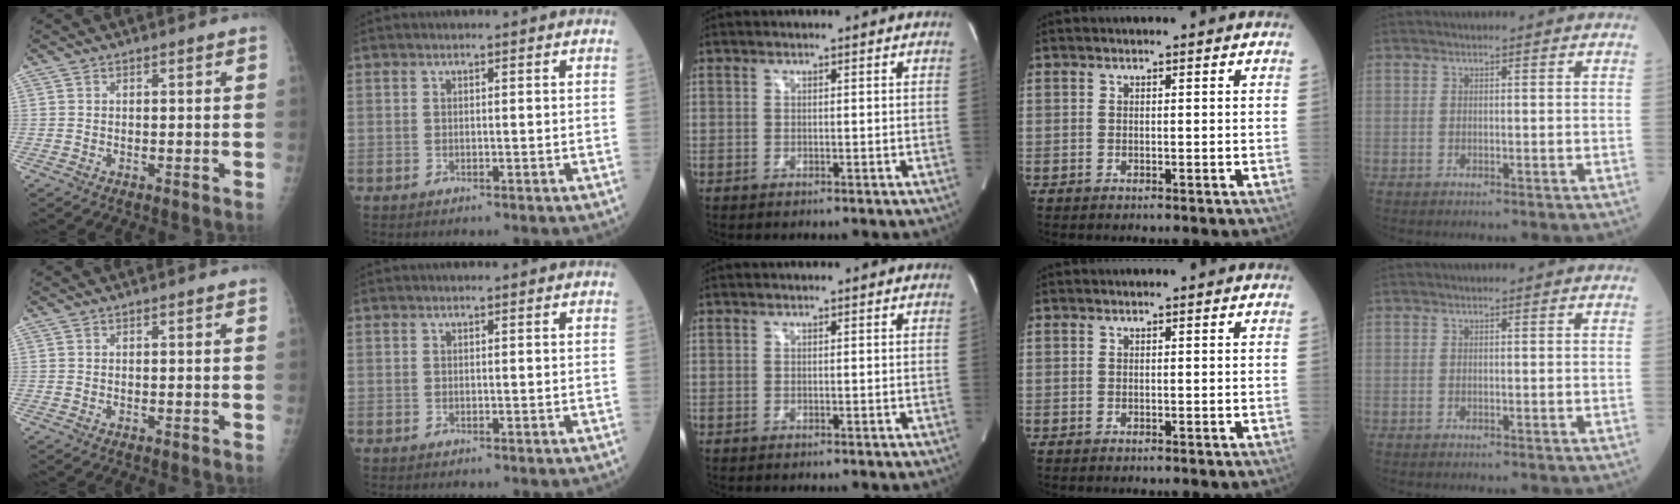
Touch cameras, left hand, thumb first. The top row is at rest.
{}